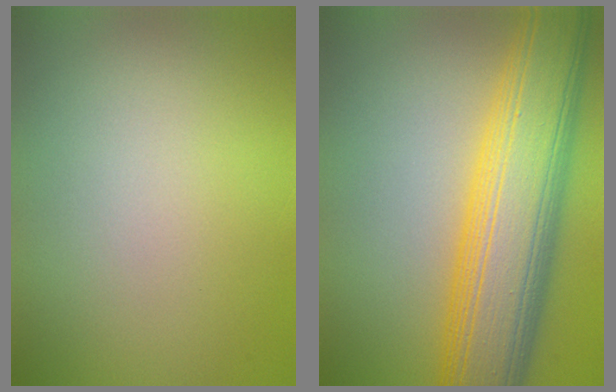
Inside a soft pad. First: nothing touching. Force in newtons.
{"total": 11.4, "press": 11.4, "slide": 0.2}